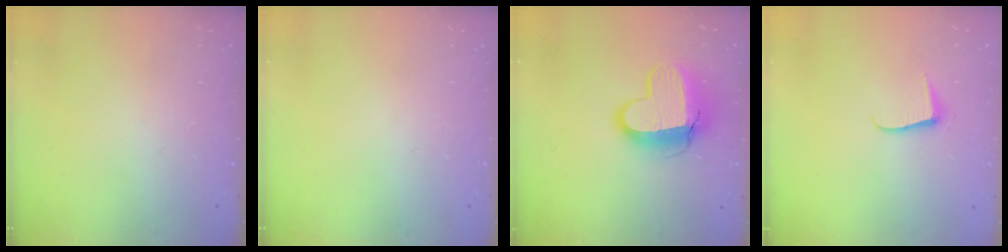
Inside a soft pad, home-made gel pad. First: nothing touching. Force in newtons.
{"total": 0.0}
{"total": 13.4, "press": 13.3, "slide": 1.3}
{"total": 5.6, "press": 5.6, "slide": 0.7}